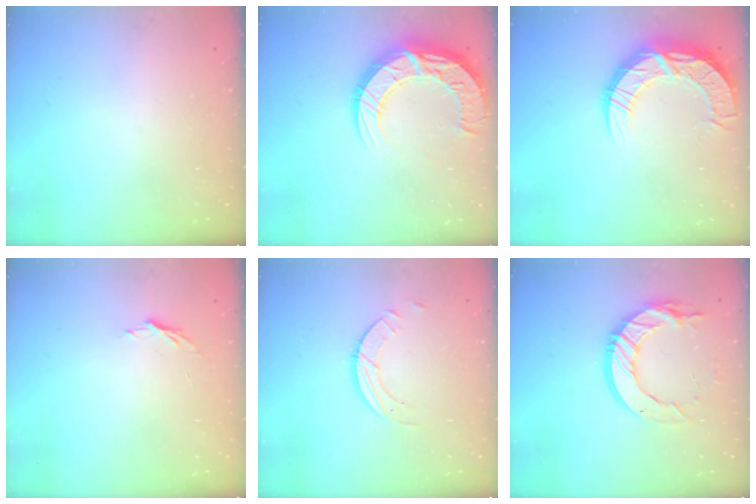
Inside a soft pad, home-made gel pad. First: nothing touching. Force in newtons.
{"total": 18.8, "press": 18.7, "slide": 1.5}
{"total": 15.3, "press": 15.3, "slide": 1.0}
{"total": 3.2, "press": 3.2, "slide": 0.3}
{"total": 3.4, "press": 3.4, "slide": 0.3}
{"total": 14.6, "press": 14.5, "slide": 0.9}